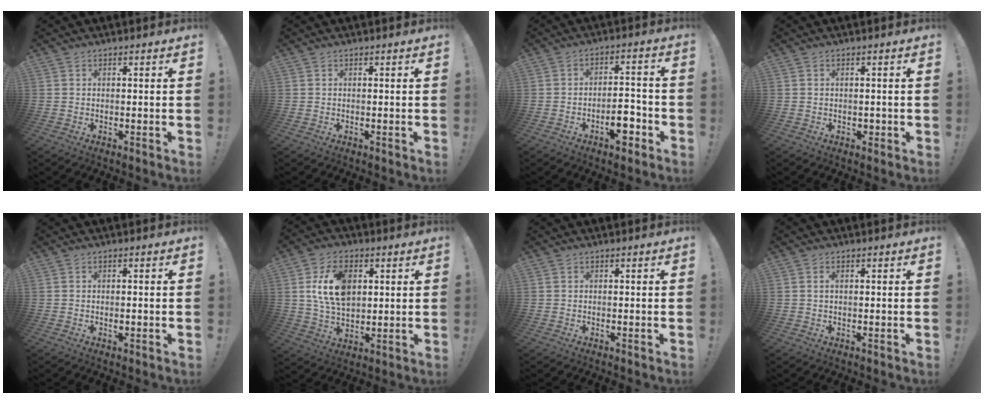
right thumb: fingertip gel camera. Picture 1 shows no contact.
{"total": 0.0}
{"total": 7.5, "force": [-3.8, 3.8, 5.3], "torque": [-0.057, 0.024, -0.063]}
{"total": 1.3, "force": [-0.2, 1.1, 0.5], "torque": [0.000, -0.001, -0.006]}
{"total": 0.5, "force": [0.1, 0.4, 0.3], "torque": [-0.005, 0.000, 0.001]}
{"total": 14.4, "force": [3.6, 9.6, 10.1], "torque": [-0.187, 0.006, 0.068]}
{"total": 0.0}
{"total": 1.3, "force": [0.4, 0.6, 1.1], "torque": [-0.028, 0.005, 0.007]}